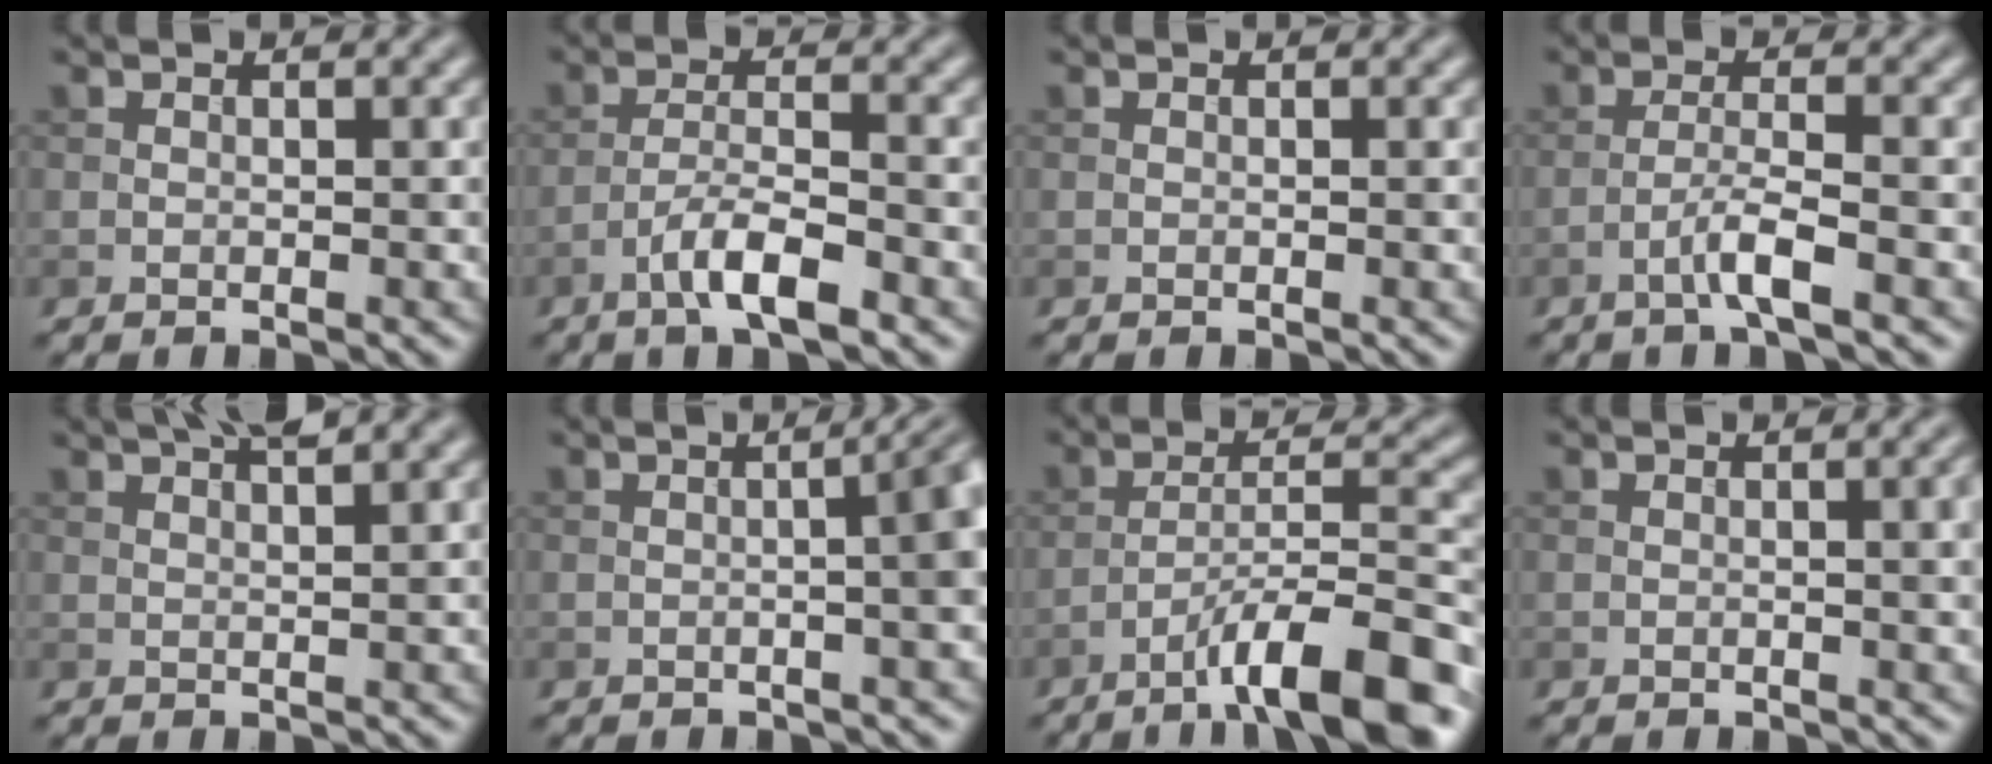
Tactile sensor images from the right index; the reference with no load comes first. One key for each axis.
{"total": 4.6, "fx": -2.8, "fy": 1.0, "fz": 3.5, "tx": -0.065, "ty": 0.006, "tz": -0.056}
{"total": 0.0}
{"total": 3.0, "fx": -1.5, "fy": 0.1, "fz": 2.6, "tx": -0.049, "ty": 0.010, "tz": -0.037}
{"total": 3.6, "fx": 2.4, "fy": 0.7, "fz": 2.5, "tx": -0.025, "ty": 0.007, "tz": 0.025}
{"total": 6.6, "fx": -0.1, "fy": 2.5, "fz": 6.1, "tx": -0.033, "ty": 0.017, "tz": -0.010}
{"total": 10.2, "fx": -6.5, "fy": 1.9, "fz": 7.6, "tx": -0.116, "ty": 0.023, "tz": -0.105}
{"total": 3.0, "fx": 0.0, "fy": 0.9, "fz": 2.9, "tx": -0.028, "ty": 0.004, "tz": -0.001}